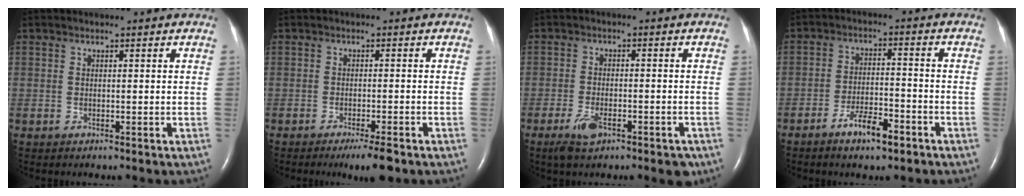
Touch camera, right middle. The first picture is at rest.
{"total": 4.0, "force": [-2.8, 0.2, 2.9], "torque": [-0.045, -0.010, -0.041]}
{"total": 6.4, "force": [-3.8, 2.2, 4.7], "torque": [-0.079, -0.009, -0.058]}
{"total": 6.0, "force": [-3.9, 1.6, 4.2], "torque": [-0.080, 0.000, -0.065]}